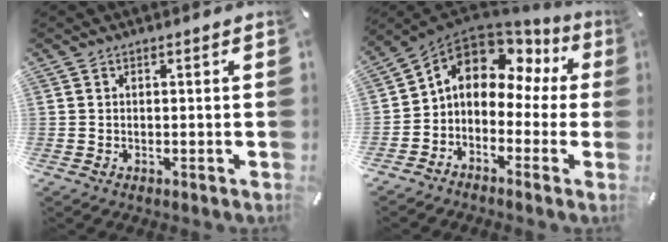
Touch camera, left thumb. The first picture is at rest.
{"total": 9.2, "force": [3.3, 6.9, 5.1], "torque": [-0.103, -0.015, 0.062]}